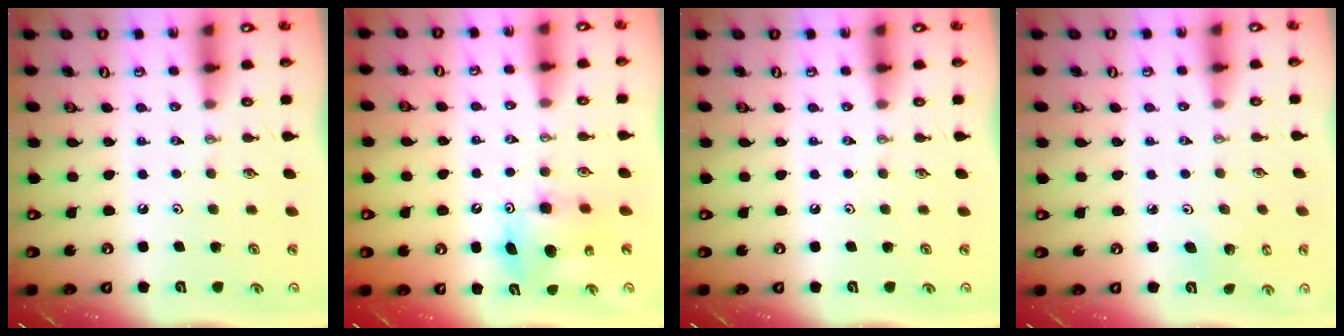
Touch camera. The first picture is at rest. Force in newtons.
{"total": 8.0, "press": 8.0, "slide": 0.4}
{"total": 0.0}
{"total": 3.0, "press": 2.9, "slide": 0.4}